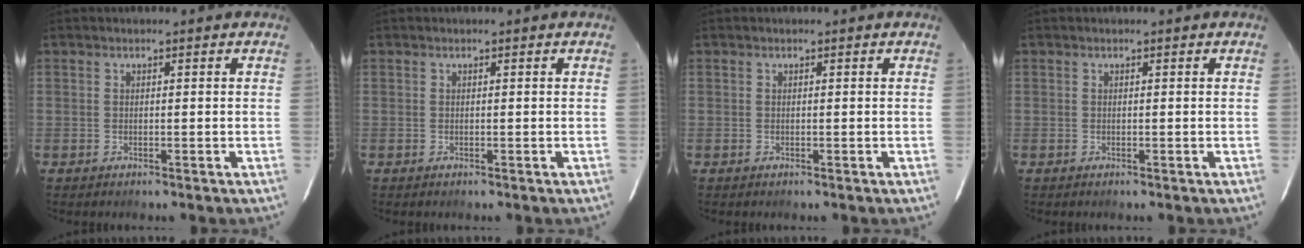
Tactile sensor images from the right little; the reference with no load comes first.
{"total": 0.0}
{"total": 0.0}
{"total": 0.0}